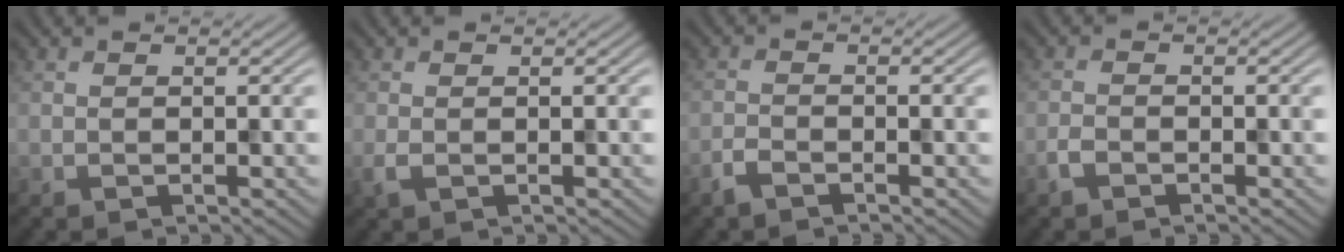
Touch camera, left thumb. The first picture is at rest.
{"total": 1.2, "force": [-0.2, 0.5, 1.1], "torque": [-0.030, -0.002, -0.006]}
{"total": 1.9, "force": [-1.5, 0.5, 1.1], "torque": [-0.027, -0.001, -0.038]}
{"total": 1.6, "force": [-1.1, 0.7, 0.8], "torque": [-0.018, 0.001, -0.028]}